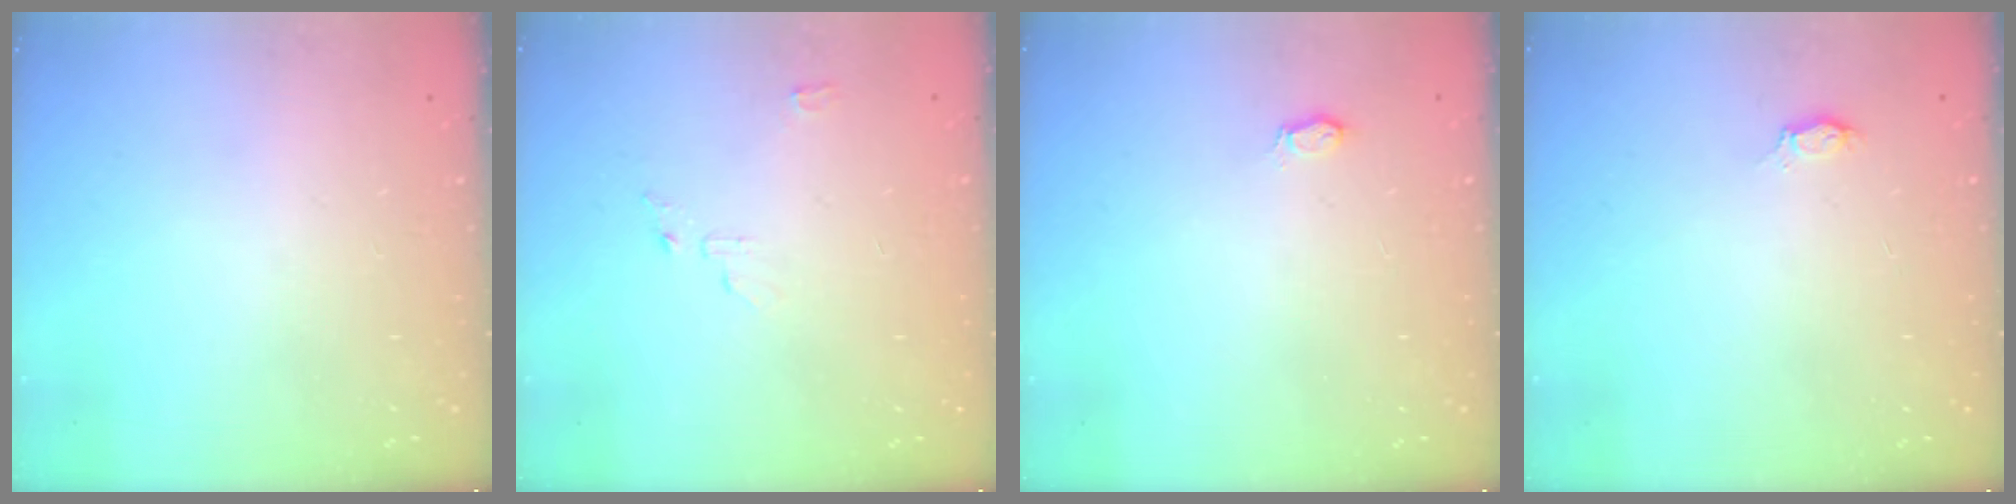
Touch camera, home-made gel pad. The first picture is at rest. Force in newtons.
{"total": 4.7, "press": 4.6, "slide": 0.6}
{"total": 3.3, "press": 3.3, "slide": 0.4}
{"total": 2.0, "press": 2.0, "slide": 0.3}